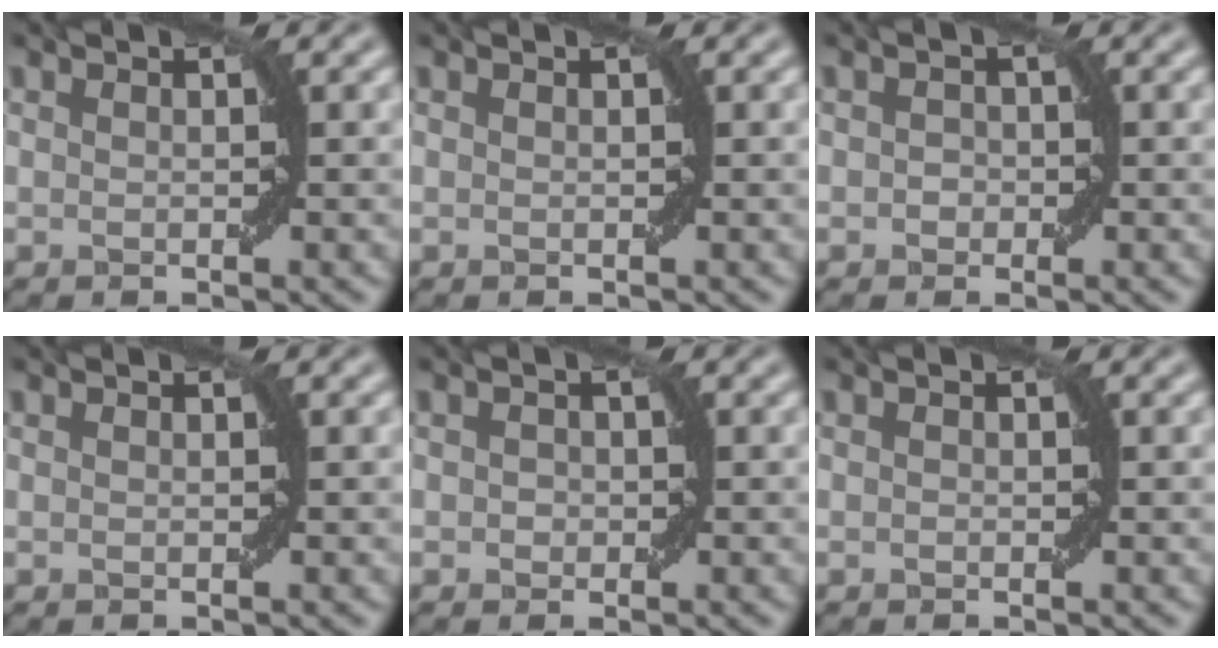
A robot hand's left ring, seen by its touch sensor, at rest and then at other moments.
{"total": 0.0}
{"total": 0.9, "force": [-0.3, 0.8, 0.2], "torque": [0.000, 0.000, -0.008]}
{"total": 0.0}
{"total": 0.7, "force": [-0.1, 0.6, 0.1], "torque": [0.001, -0.001, -0.005]}
{"total": 0.0}